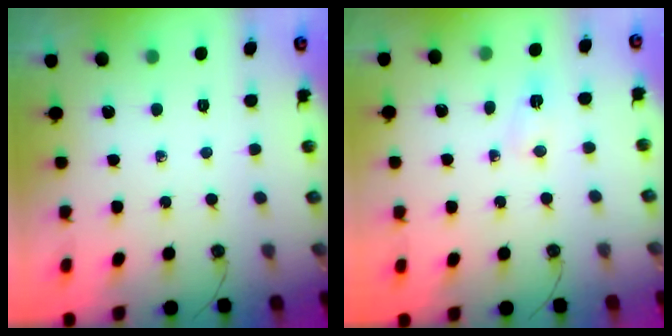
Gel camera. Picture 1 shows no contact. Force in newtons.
{"total": 2.7, "press": 2.7, "slide": 0.4}